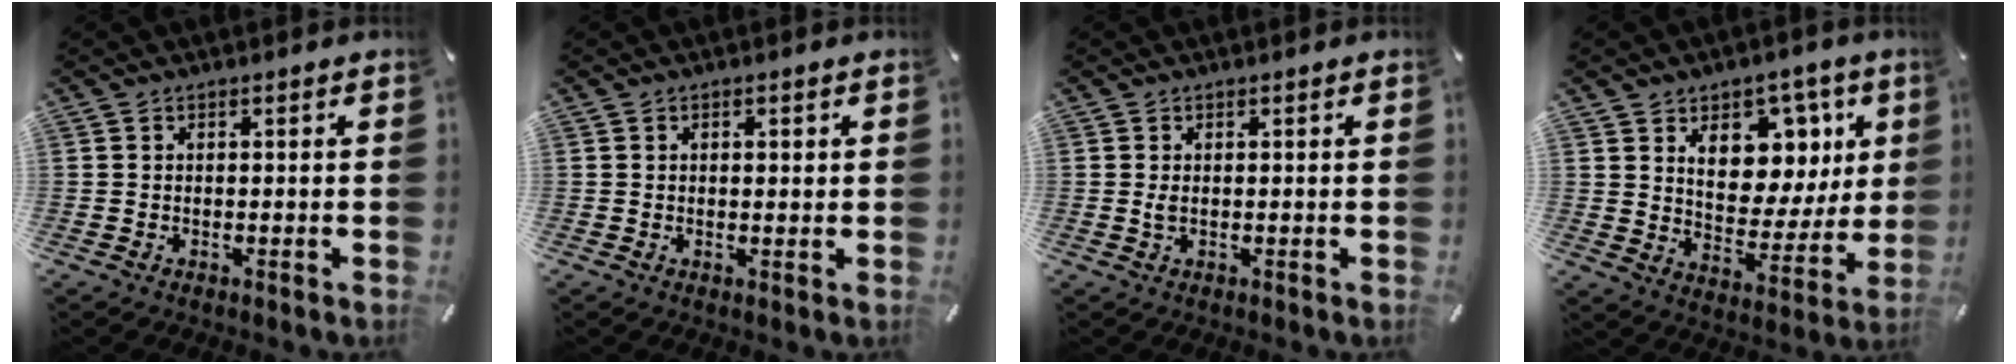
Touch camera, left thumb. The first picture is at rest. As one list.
[{"total": 1.1, "force": [0.4, 0.7, 0.8], "torque": [-0.017, 0.005, 0.006]}, {"total": 1.2, "force": [0.2, 0.5, 1.1], "torque": [-0.023, 0.000, 0.003]}, {"total": 12.6, "force": [5.6, 9.7, 5.8], "torque": [-0.075, -0.047, 0.104]}]